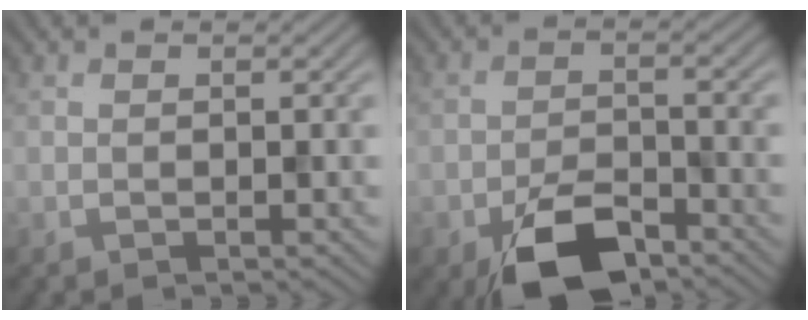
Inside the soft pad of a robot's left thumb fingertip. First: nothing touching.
{"total": 7.4, "force": [-4.8, 3.3, 4.6], "torque": [-0.080, 0.000, -0.090]}